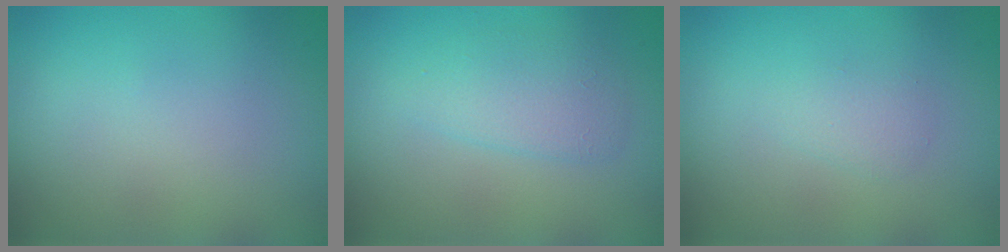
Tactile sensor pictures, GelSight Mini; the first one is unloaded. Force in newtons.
{"total": 2.1, "press": 2.1, "slide": 0.2}
{"total": 0.9, "press": 0.9, "slide": 0.0}